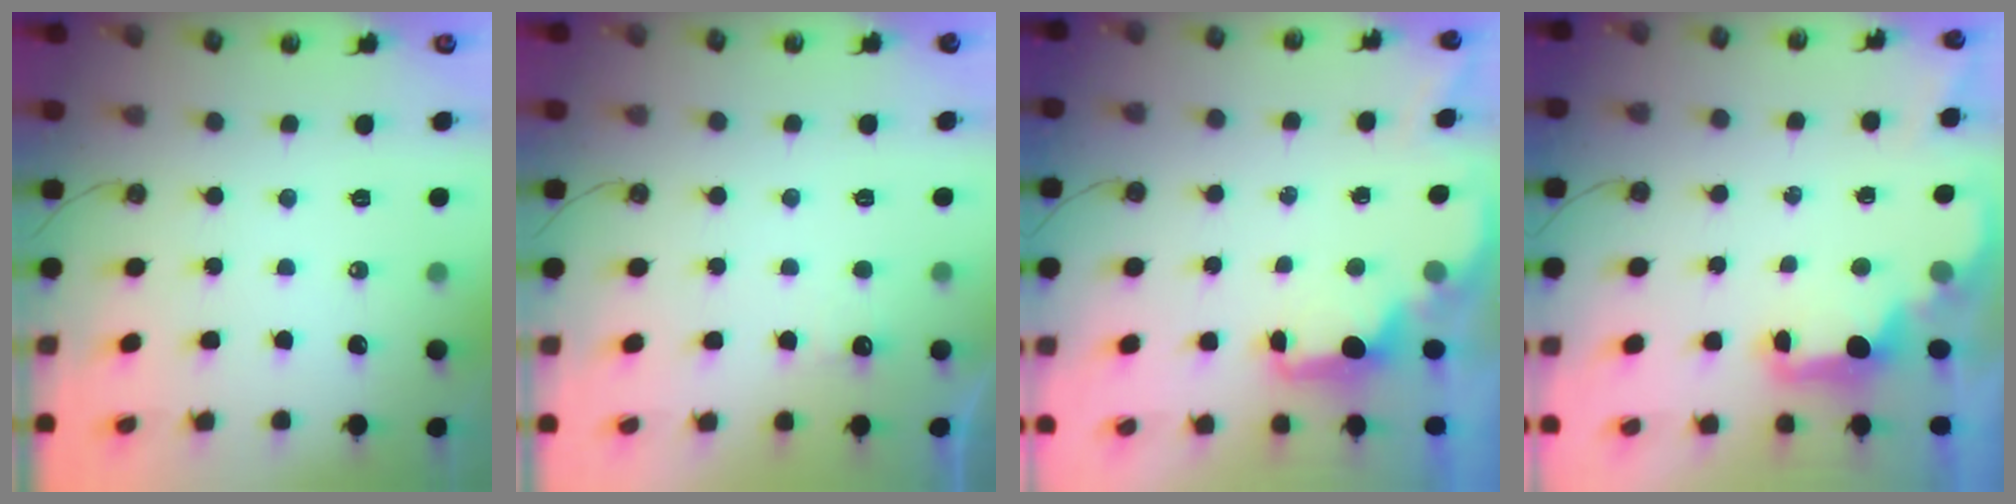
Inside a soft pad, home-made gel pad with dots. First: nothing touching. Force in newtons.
{"total": 1.5, "press": 1.4, "slide": 0.6}
{"total": 1.8, "press": 1.6, "slide": 0.8}
{"total": 2.4, "press": 2.3, "slide": 0.8}